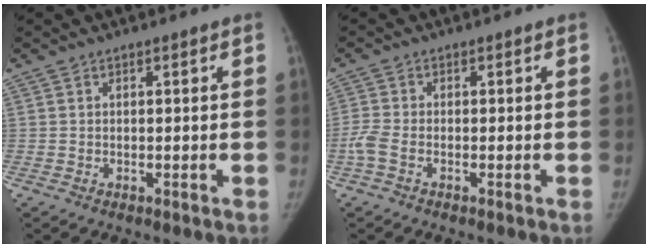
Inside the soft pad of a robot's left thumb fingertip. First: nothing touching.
{"total": 3.2, "force": [-1.6, 1.5, 2.4], "torque": [-0.071, 0.001, -0.042]}